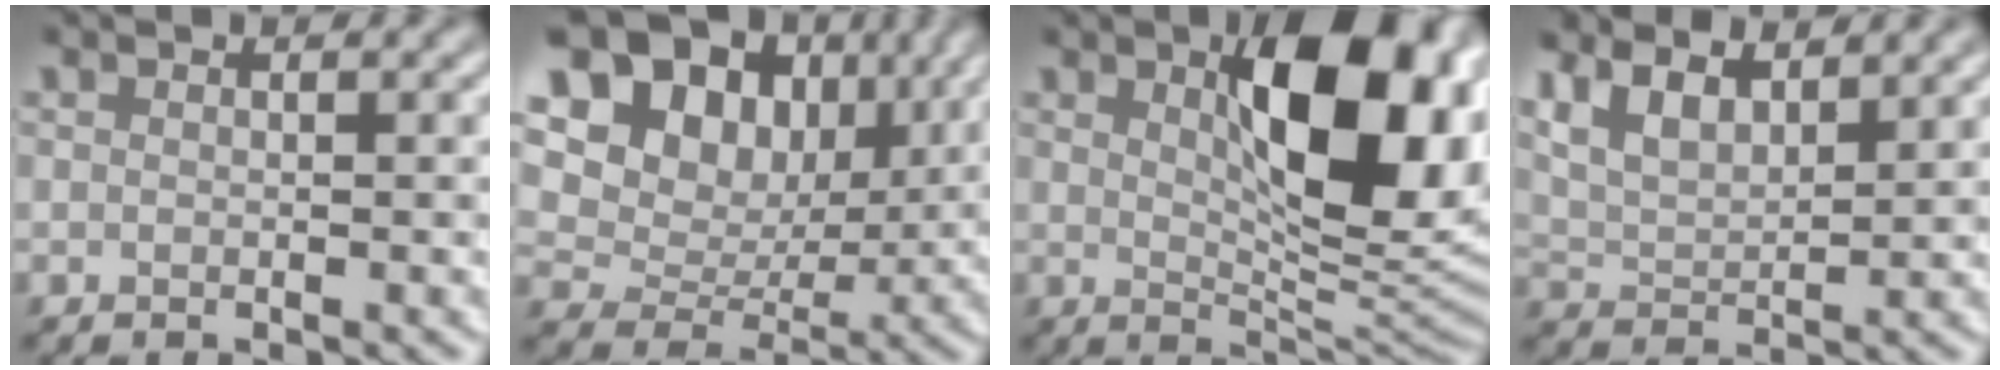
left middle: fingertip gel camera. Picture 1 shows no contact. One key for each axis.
{"total": 14.2, "fx": 6.8, "fy": 9.6, "fz": 8.0, "tx": -0.152, "ty": 0.051, "tz": 0.103}
{"total": 10.8, "fx": 2.8, "fy": 4.3, "fz": 9.5, "tx": -0.134, "ty": 0.000, "tz": 0.048}
{"total": 5.8, "fx": 3.8, "fy": 2.5, "fz": 3.6, "tx": -0.076, "ty": 0.016, "tz": 0.060}